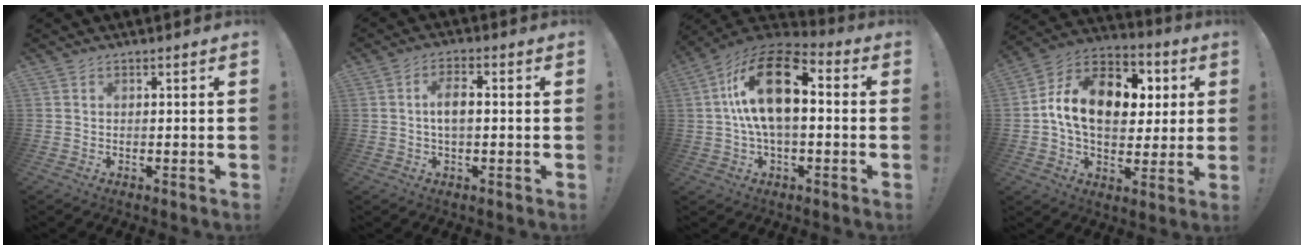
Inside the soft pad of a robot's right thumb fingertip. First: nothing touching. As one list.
[{"total": 5.6, "force": [0.1, 2.4, 5.0], "torque": [-0.088, 0.006, -0.002]}, {"total": 19.8, "force": [3.2, 9.9, 16.9], "torque": [-0.300, 0.004, 0.052]}, {"total": 18.2, "force": [2.9, 12.6, 12.9], "torque": [-0.206, 0.002, 0.054]}]